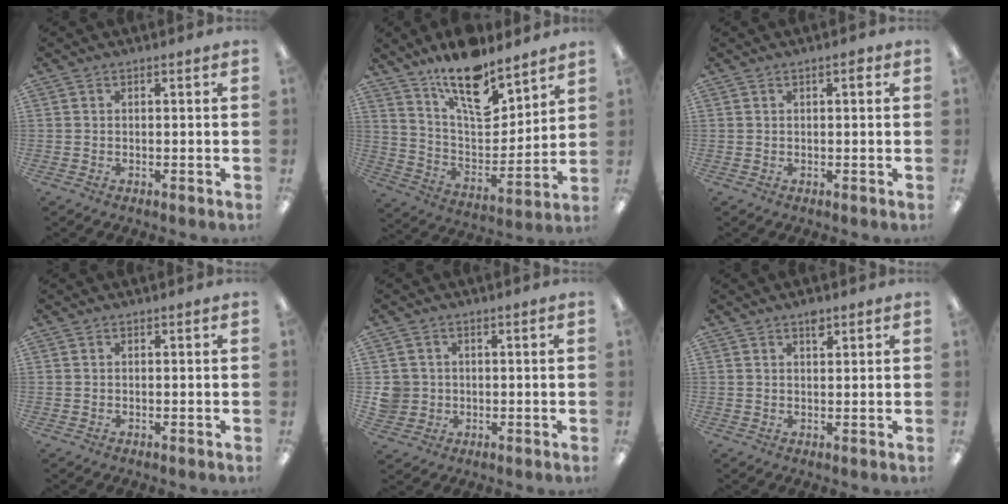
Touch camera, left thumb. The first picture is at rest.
{"total": 17.2, "force": [12.7, 6.6, 9.4], "torque": [-0.162, -0.086, 0.223]}
{"total": 1.5, "force": [0.7, 0.5, 1.2], "torque": [-0.018, 0.000, 0.009]}
{"total": 0.0}
{"total": 4.7, "force": [0.2, 4.6, 0.8], "torque": [-0.024, 0.007, 0.003]}
{"total": 2.6, "force": [1.8, 1.1, 1.4], "torque": [-0.014, -0.006, 0.030]}